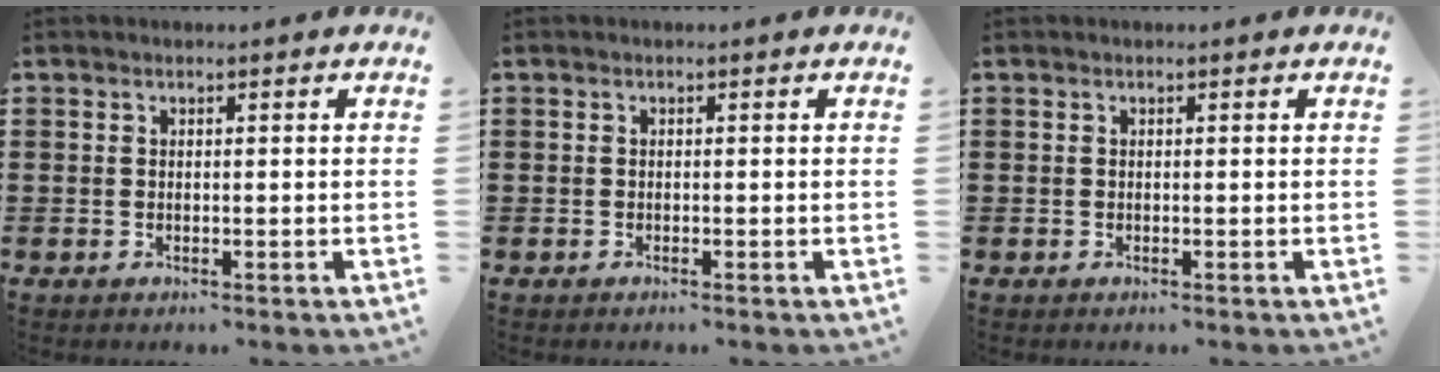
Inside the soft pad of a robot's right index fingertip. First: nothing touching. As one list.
[{"total": 0.0}, {"total": 0.0}]